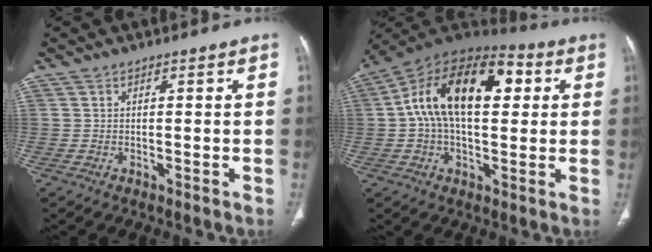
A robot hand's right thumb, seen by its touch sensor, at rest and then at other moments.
{"total": 20.4, "force": [4.0, 11.1, 16.6], "torque": [-0.266, 0.033, 0.056]}